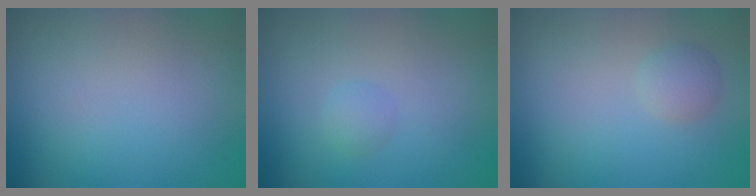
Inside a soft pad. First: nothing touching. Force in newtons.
{"total": 1.1, "press": 1.1, "slide": 0.0}
{"total": 1.5, "press": 1.5, "slide": 0.0}